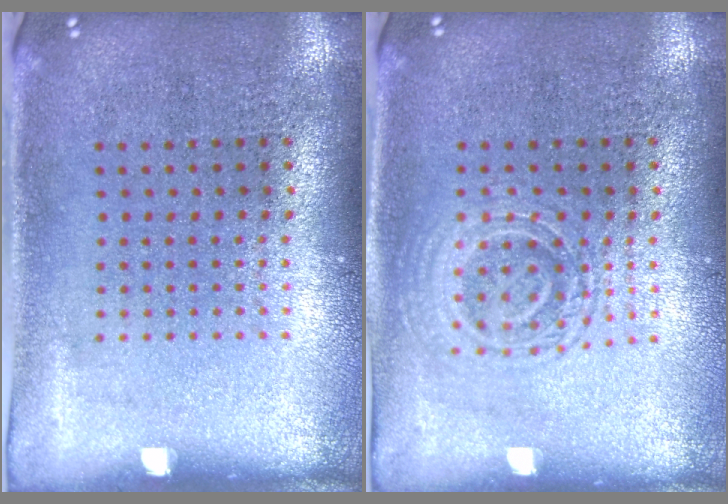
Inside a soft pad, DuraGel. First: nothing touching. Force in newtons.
{"total": 1.4, "press": 1.4, "slide": 0.3}